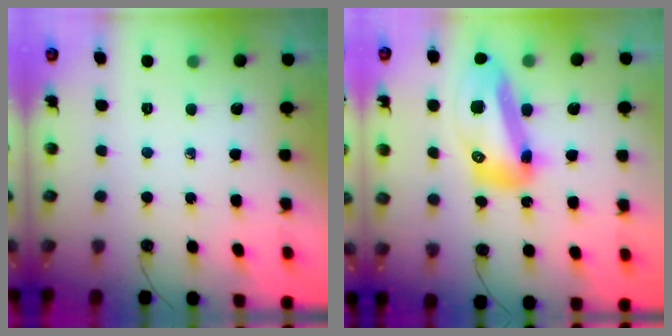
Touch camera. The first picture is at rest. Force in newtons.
{"total": 19.3, "press": 18.9, "slide": 3.9}